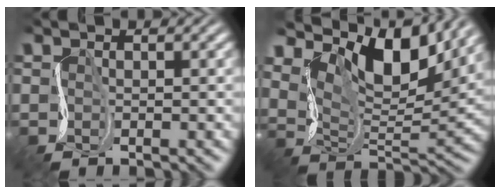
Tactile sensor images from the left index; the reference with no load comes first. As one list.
[{"total": 12.0, "force": [7.2, 4.9, 8.3], "torque": [-0.150, 0.013, 0.126]}]